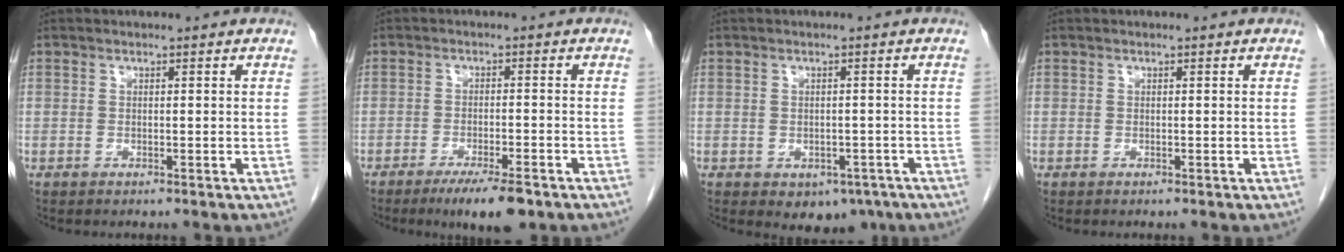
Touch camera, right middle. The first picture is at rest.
{"total": 6.7, "force": [-4.6, 1.0, 4.8], "torque": [-0.072, -0.011, -0.071]}
{"total": 4.8, "force": [-2.6, 3.2, 2.4], "torque": [-0.017, 0.001, -0.026]}
{"total": 0.0}